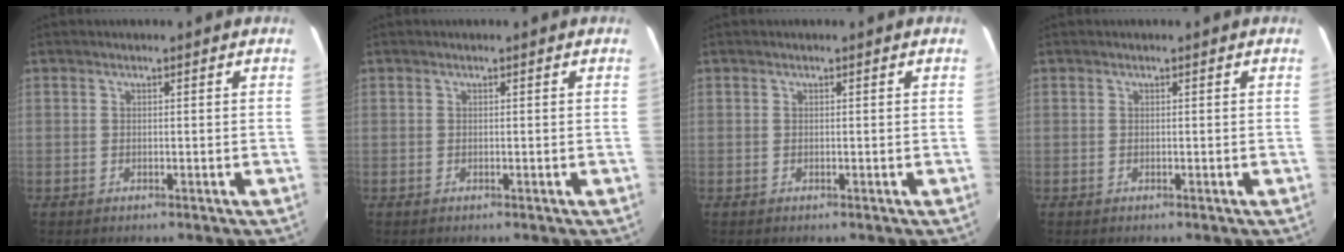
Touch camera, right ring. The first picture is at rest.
{"total": 0.0}
{"total": 0.0}
{"total": 0.0}